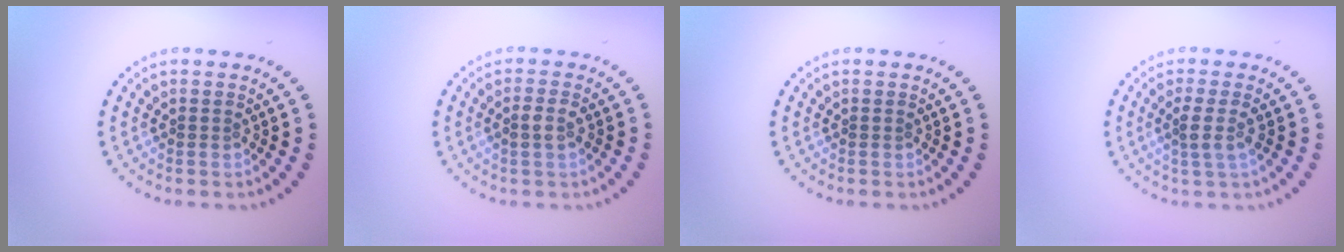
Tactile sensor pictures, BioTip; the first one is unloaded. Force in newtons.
{"total": 1.5, "press": 1.4, "slide": 0.4}
{"total": 0.0}
{"total": 2.0, "press": 1.6, "slide": 1.2}